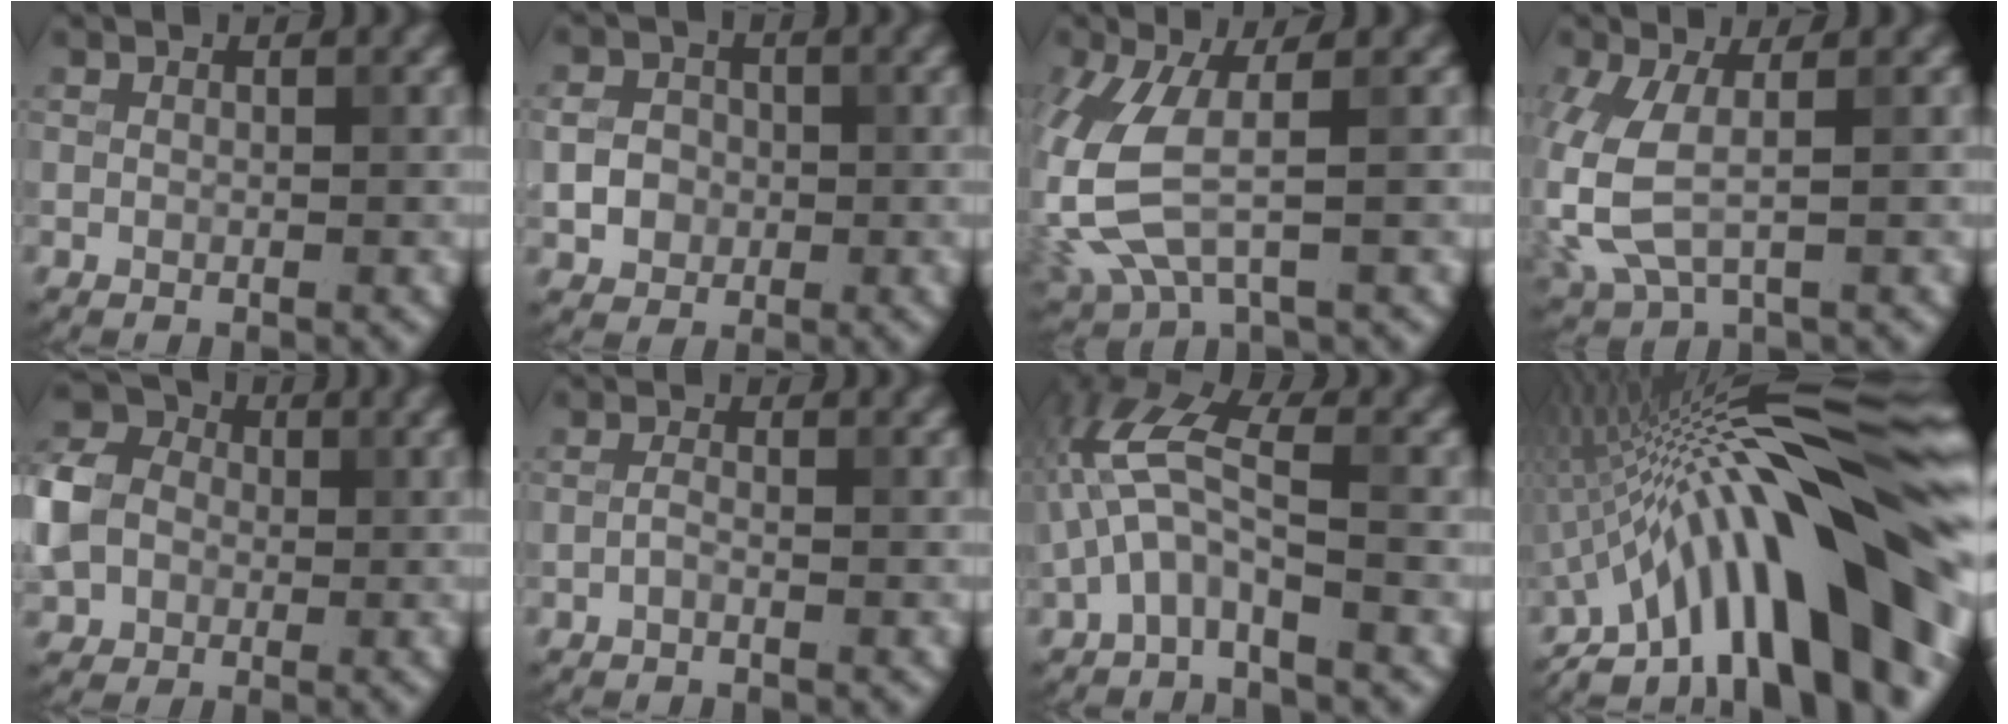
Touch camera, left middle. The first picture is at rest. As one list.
[{"total": 2.7, "force": [-0.4, 2.4, 1.2], "torque": [-0.017, -0.001, -0.009]}, {"total": 7.2, "force": [0.0, 3.2, 6.5], "torque": [-0.185, -0.012, 0.000]}, {"total": 5.8, "force": [-0.4, 3.0, 4.9], "torque": [-0.141, -0.009, -0.004]}, {"total": 7.1, "force": [-0.5, 5.8, 4.0], "torque": [-0.103, 0.003, -0.015]}, {"total": 0.8, "force": [-0.4, 0.2, 0.6], "torque": [-0.015, 0.000, -0.011]}, {"total": 5.1, "force": [-1.1, 1.7, 4.6], "torque": [-0.104, 0.020, -0.032]}, {"total": 18.6, "force": [-5.3, 4.8, 17.2], "torque": [-0.236, 0.057, -0.107]}]